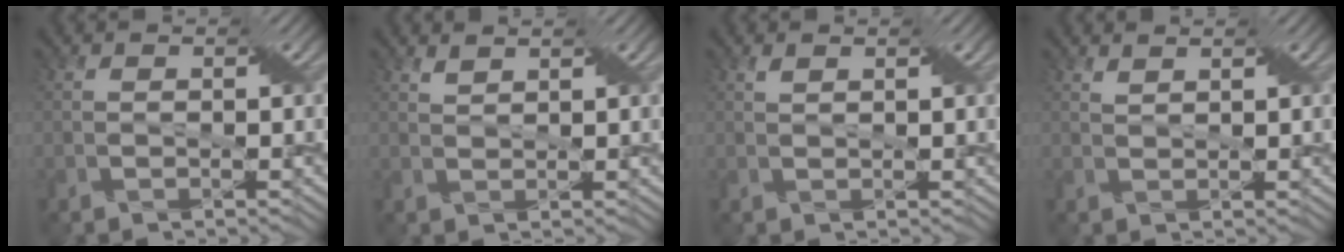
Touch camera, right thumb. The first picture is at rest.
{"total": 1.7, "force": [1.6, -0.4, 0.5], "torque": [-0.014, 0.006, 0.030]}
{"total": 1.2, "force": [1.0, -0.1, 0.7], "torque": [-0.017, 0.008, 0.017]}
{"total": 1.7, "force": [1.6, -0.4, 0.6], "torque": [-0.014, 0.006, 0.028]}